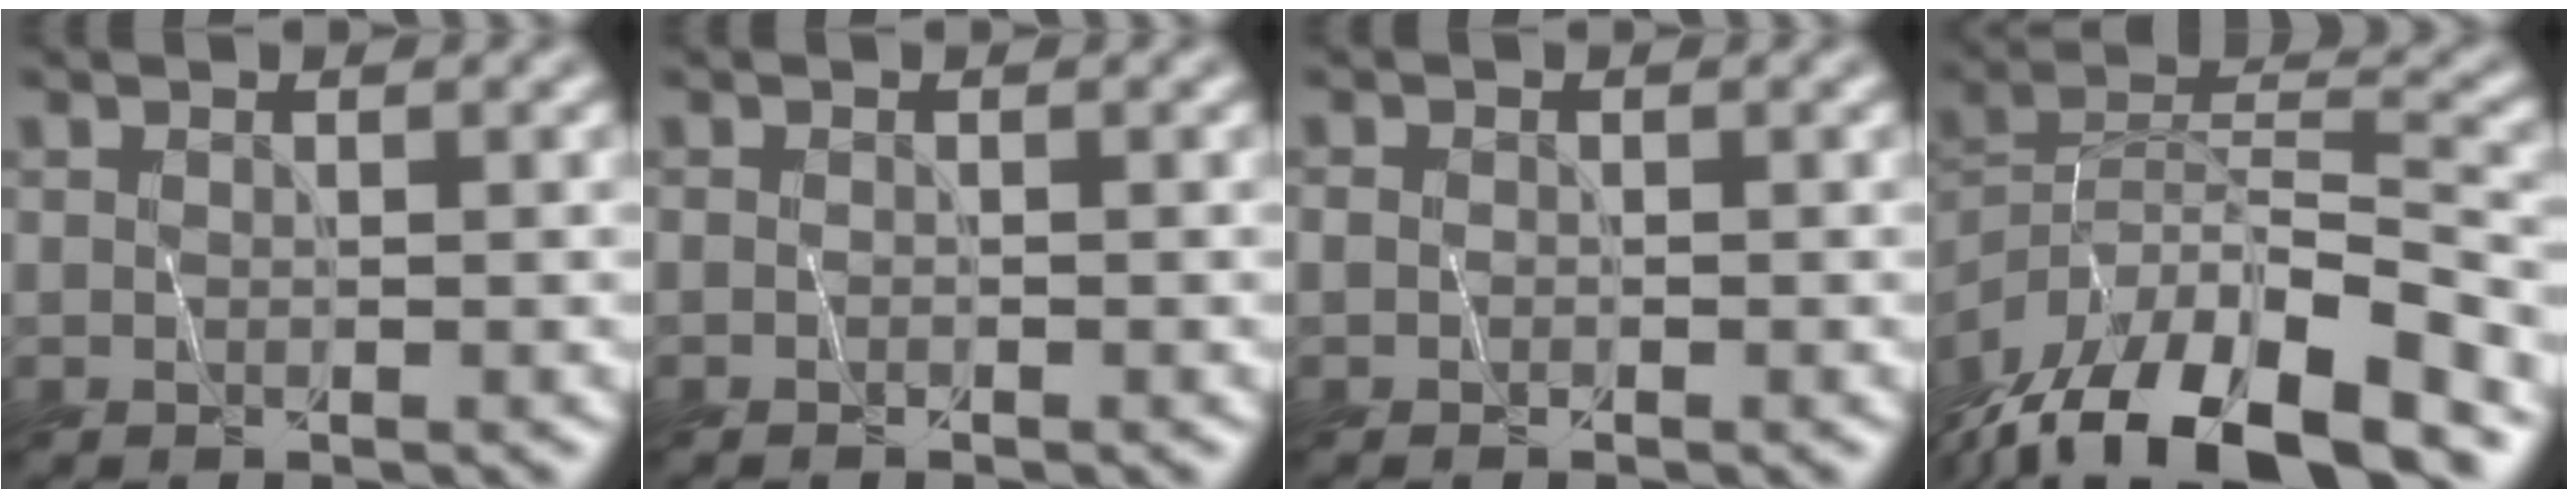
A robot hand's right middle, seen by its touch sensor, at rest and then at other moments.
{"total": 0.6, "force": [-0.5, 0.0, 0.1], "torque": [-0.004, -0.003, -0.013]}
{"total": 1.1, "force": [-0.3, 0.9, 0.6], "torque": [-0.003, 0.000, -0.009]}
{"total": 13.0, "force": [-10.0, 3.4, 7.7], "torque": [-0.150, 0.009, -0.179]}